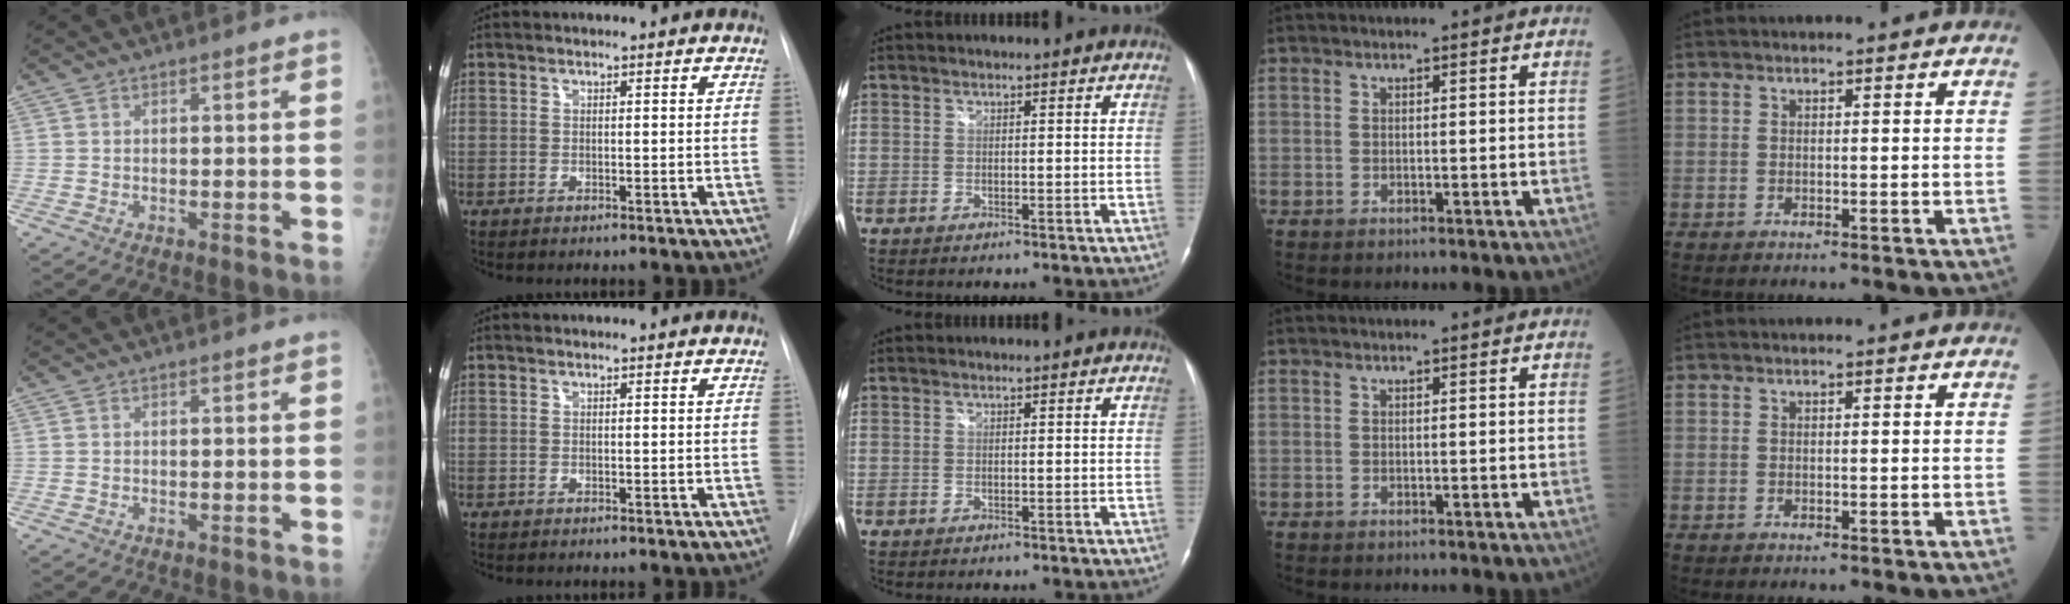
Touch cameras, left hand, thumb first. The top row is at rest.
{}